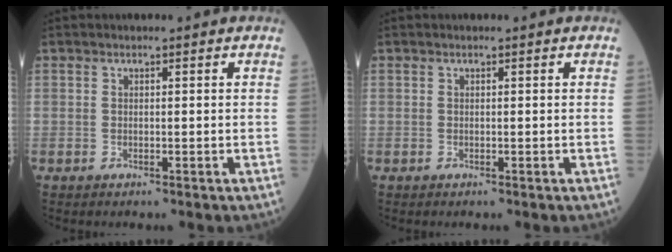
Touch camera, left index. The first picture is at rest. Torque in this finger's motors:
{"motor_torque": [0.00, 0.00, -0.01, 0.00]}